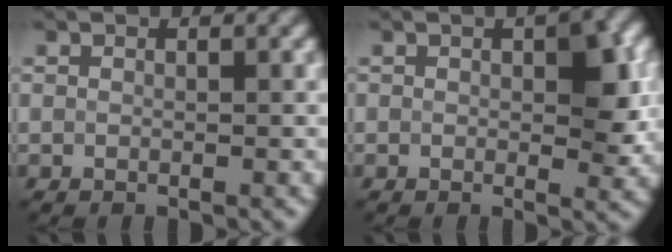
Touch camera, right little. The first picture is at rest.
{"total": 3.9, "force": [0.4, 1.8, 3.4], "torque": [-0.039, 0.001, 0.004]}